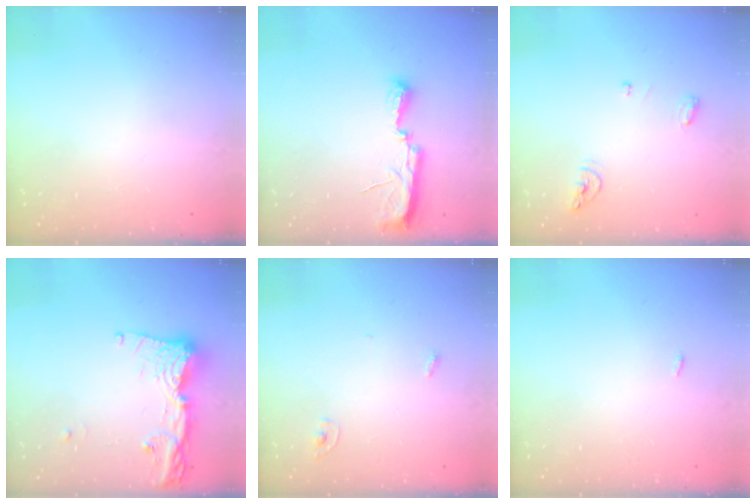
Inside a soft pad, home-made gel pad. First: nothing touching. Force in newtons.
{"total": 10.1, "press": 8.9, "slide": 4.8}
{"total": 6.5, "press": 6.5, "slide": 0.5}
{"total": 14.5, "press": 14.4, "slide": 1.7}
{"total": 2.8, "press": 2.8, "slide": 0.1}
{"total": 6.7, "press": 1.4, "slide": 6.6}